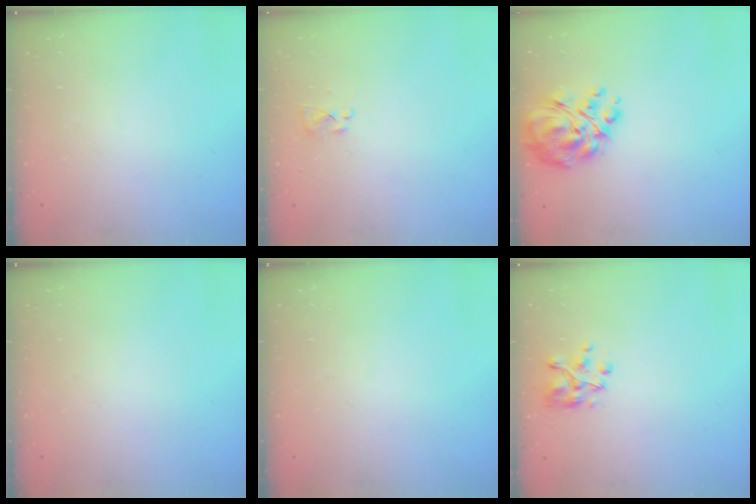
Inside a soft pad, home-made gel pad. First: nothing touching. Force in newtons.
{"total": 2.5, "press": 2.4, "slide": 0.8}
{"total": 13.3, "press": 12.6, "slide": 4.2}
{"total": 0.0}
{"total": 0.0}
{"total": 5.1, "press": 5.0, "slide": 0.6}